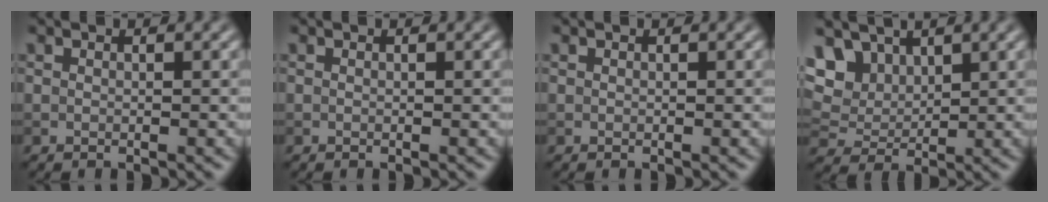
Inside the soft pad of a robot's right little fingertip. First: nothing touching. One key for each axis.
{"total": 0.0}
{"total": 0.0}
{"total": 7.1, "fx": 3.9, "fy": 4.8, "fz": 3.5, "tx": -0.098, "ty": 0.007, "tz": 0.071}